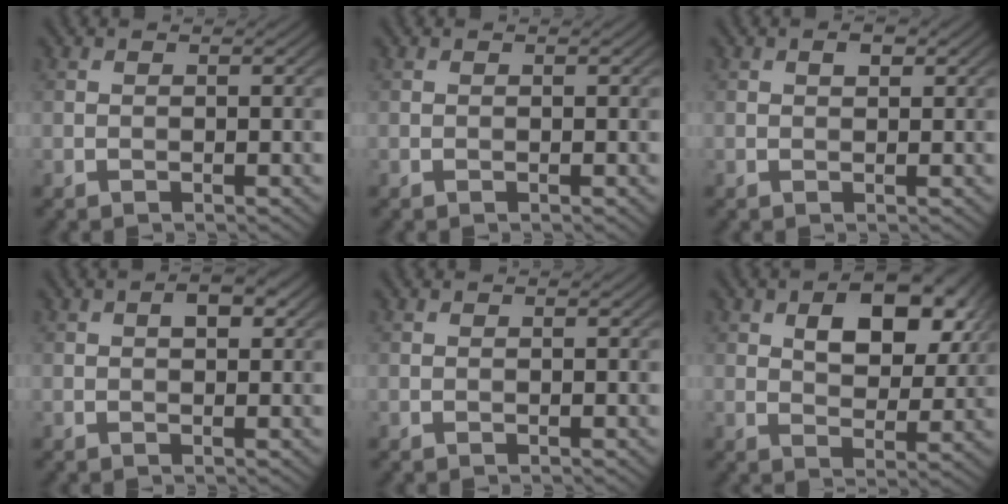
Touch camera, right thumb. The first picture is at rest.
{"total": 0.0}
{"total": 1.4, "force": [0.6, 0.7, 1.0], "torque": [-0.014, 0.002, 0.010]}
{"total": 2.4, "force": [0.7, 1.2, 1.9], "torque": [-0.026, 0.004, 0.009]}
{"total": 0.0}
{"total": 9.3, "force": [3.4, 5.3, 6.8], "torque": [-0.108, -0.002, 0.051]}